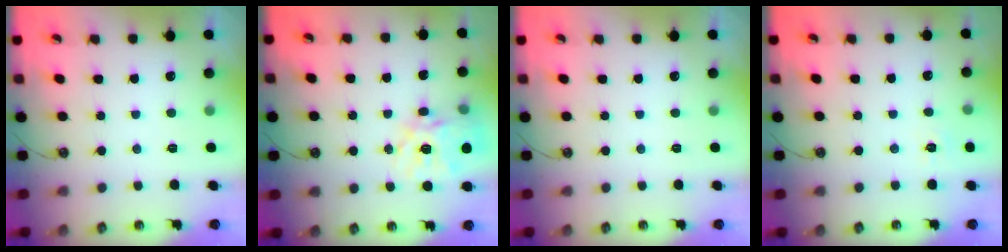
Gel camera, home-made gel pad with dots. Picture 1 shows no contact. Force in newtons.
{"total": 16.7, "press": 16.6, "slide": 1.8}
{"total": 0.0}
{"total": 4.0, "press": 4.0, "slide": 0.5}